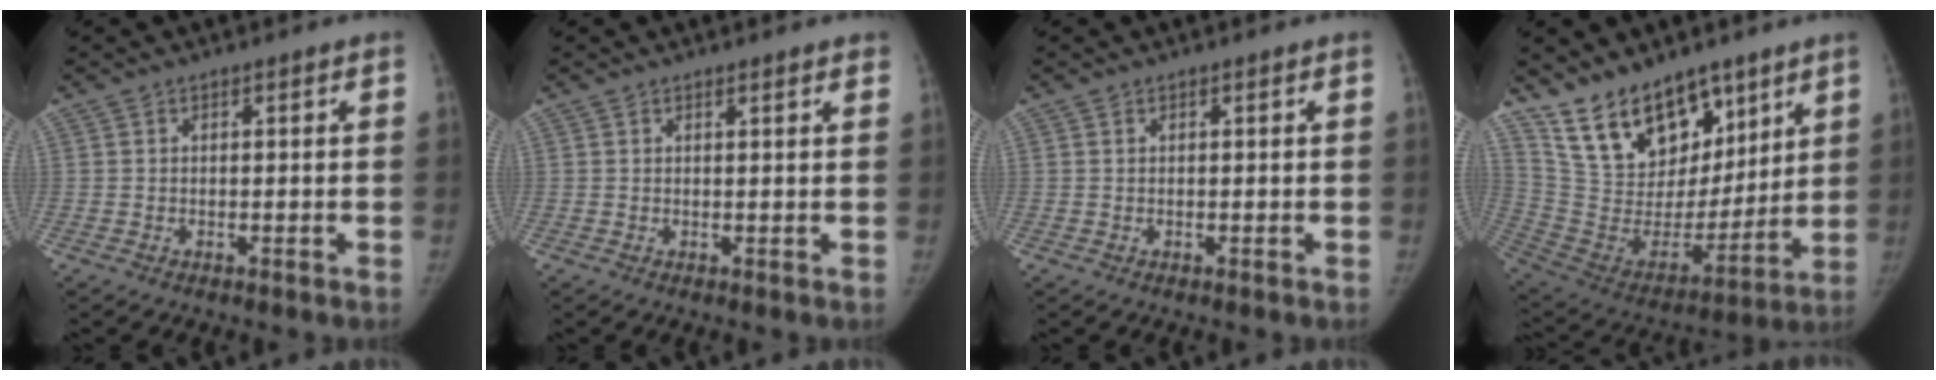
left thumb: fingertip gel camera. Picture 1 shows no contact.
{"total": 1.4, "force": [1.1, 0.2, 0.7], "torque": [-0.005, -0.001, 0.015]}
{"total": 0.0}
{"total": 20.3, "force": [13.7, 11.2, 10.0], "torque": [-0.121, -0.072, 0.255]}